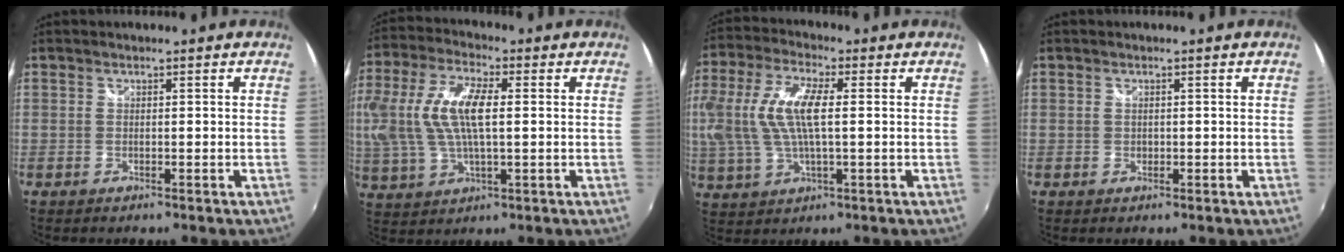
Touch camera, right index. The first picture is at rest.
{"total": 16.4, "force": [1.7, 7.0, 14.8], "torque": [-0.298, 0.007, 0.032]}
{"total": 15.1, "force": [1.2, 5.8, 13.9], "torque": [-0.279, 0.006, 0.023]}
{"total": 0.8, "force": [0.1, 0.7, 0.3], "torque": [-0.003, 0.000, 0.001]}